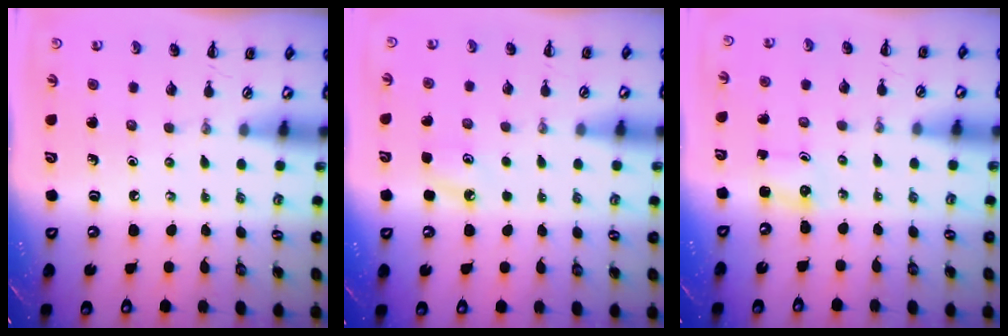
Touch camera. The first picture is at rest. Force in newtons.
{"total": 6.0, "press": 5.8, "slide": 1.6}
{"total": 0.9, "press": 0.8, "slide": 0.2}